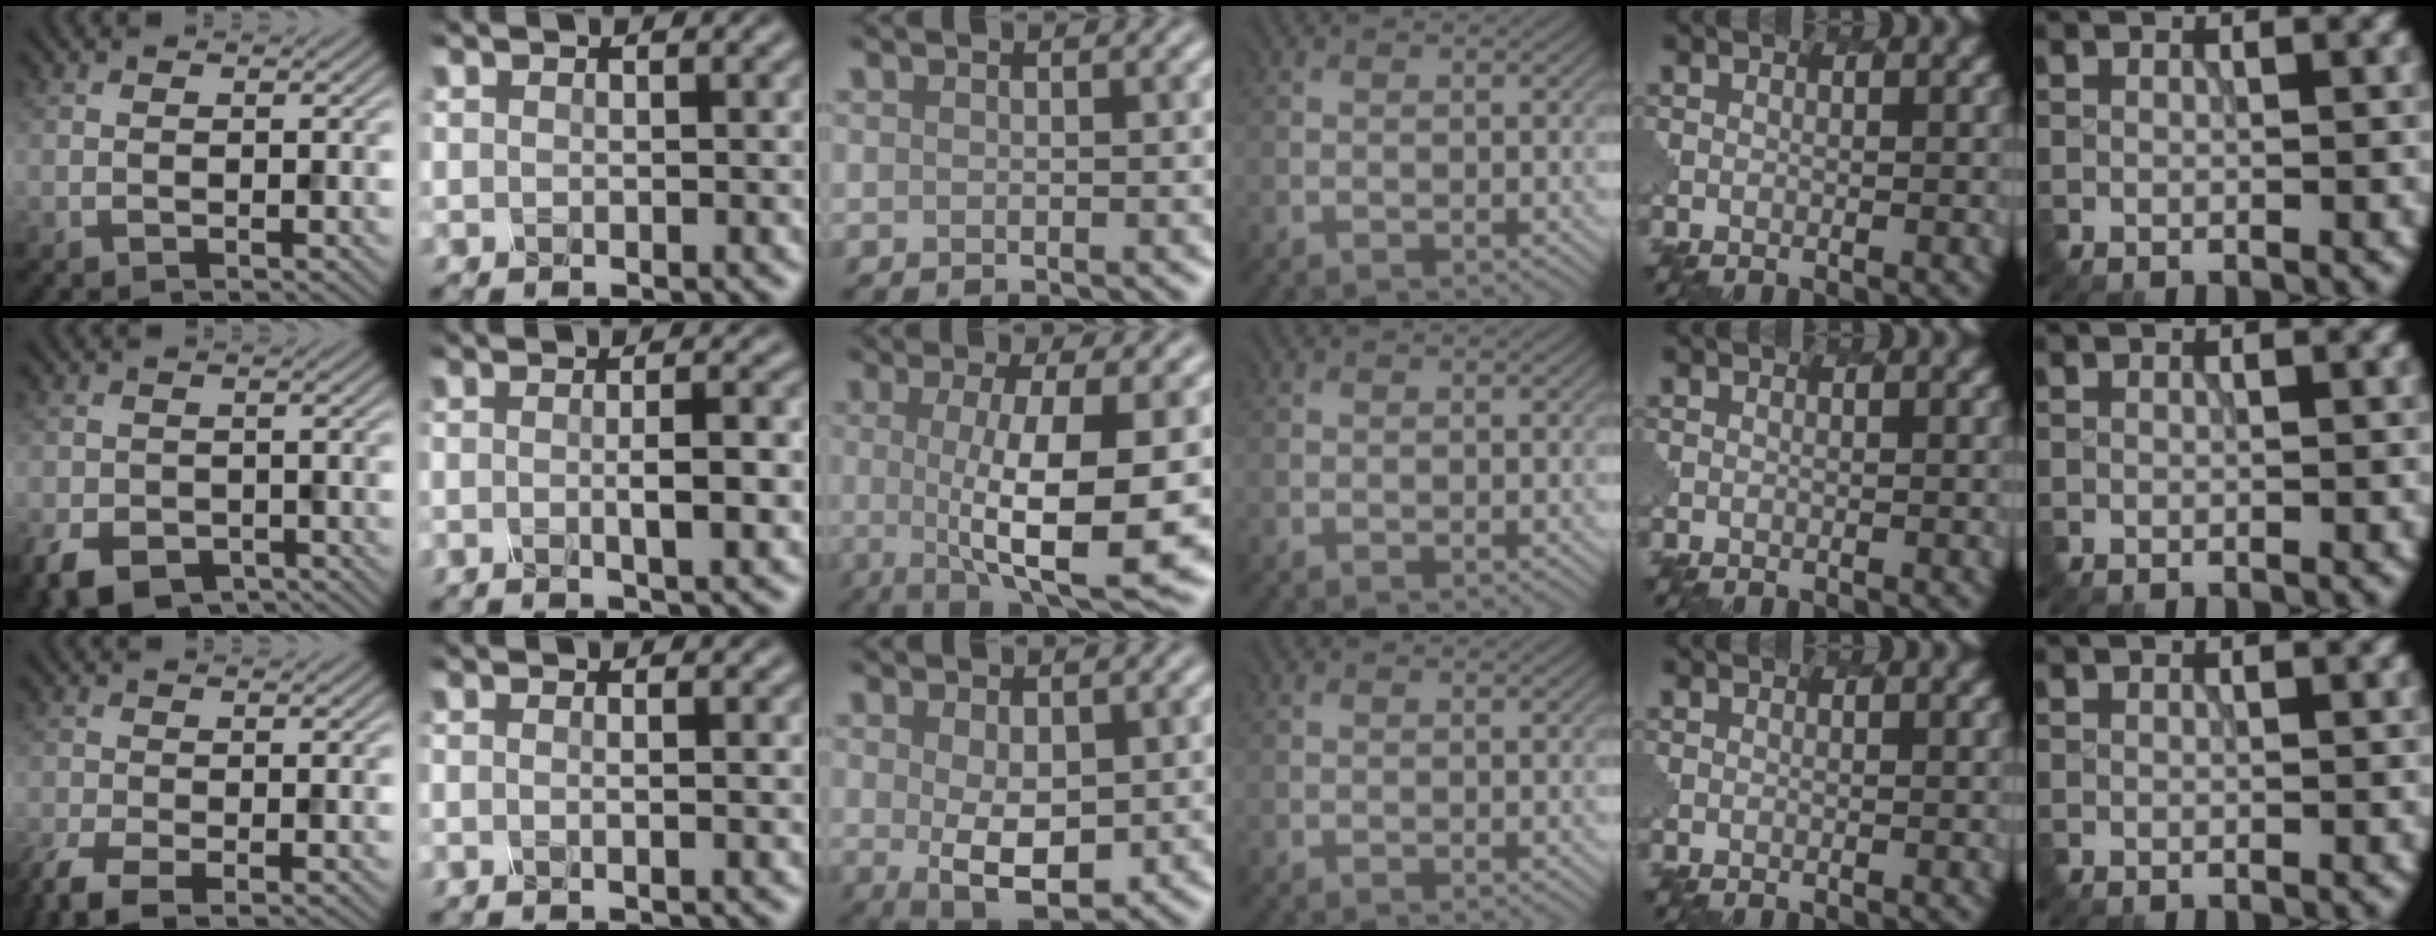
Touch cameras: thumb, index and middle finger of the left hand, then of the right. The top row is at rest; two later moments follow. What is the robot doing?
{"motion": "dispense", "object": "oil cruet"}